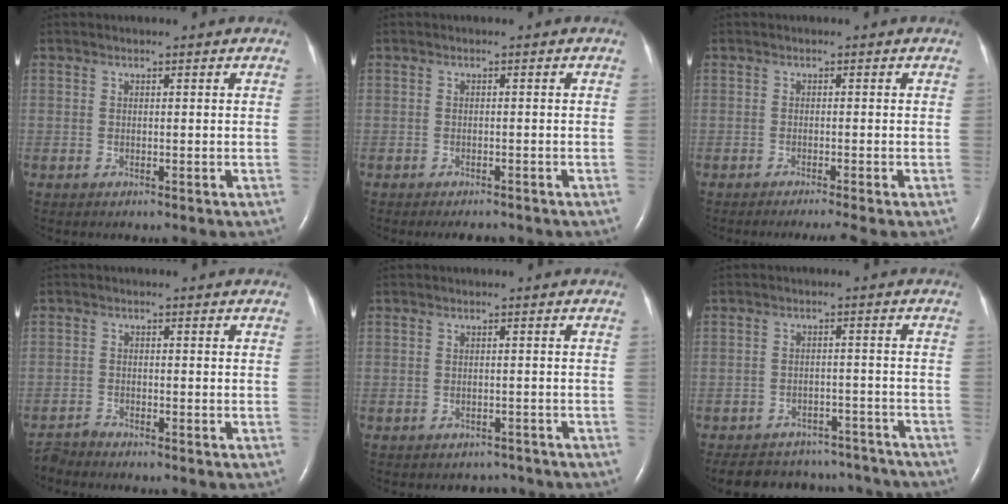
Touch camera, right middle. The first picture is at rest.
{"total": 2.3, "force": [-2.0, 0.7, 1.0], "torque": [-0.013, -0.004, -0.022]}
{"total": 3.7, "force": [-3.0, -0.8, 2.0], "torque": [-0.019, -0.008, -0.044]}
{"total": 2.3, "force": [-2.3, -0.4, -0.3], "torque": [0.003, -0.015, -0.044]}
{"total": 2.8, "force": [-2.5, 1.4, -0.2], "torque": [0.000, 0.006, -0.032]}
{"total": 15.8, "force": [-14.2, 6.0, 3.4], "torque": [-0.075, 0.015, -0.176]}